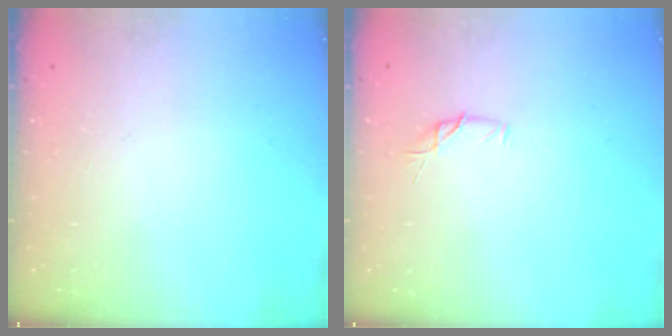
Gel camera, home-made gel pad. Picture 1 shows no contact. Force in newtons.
{"total": 6.7, "press": 6.7, "slide": 0.6}